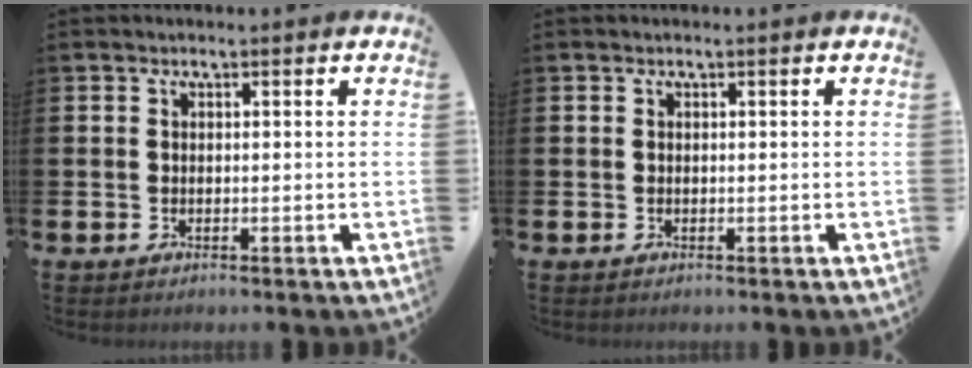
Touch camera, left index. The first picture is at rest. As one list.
[{"total": 0.0}]